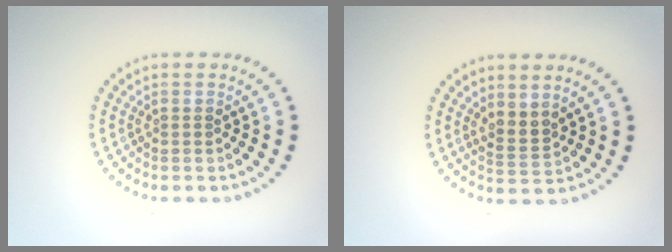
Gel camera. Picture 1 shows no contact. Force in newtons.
{"total": 2.0, "press": 1.5, "slide": 1.4}